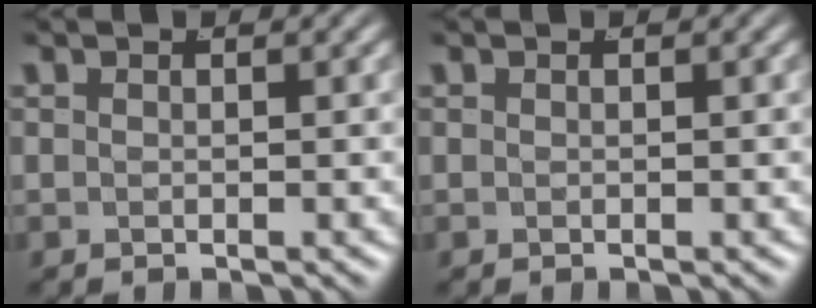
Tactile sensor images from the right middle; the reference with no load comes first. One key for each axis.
{"total": 0.0}